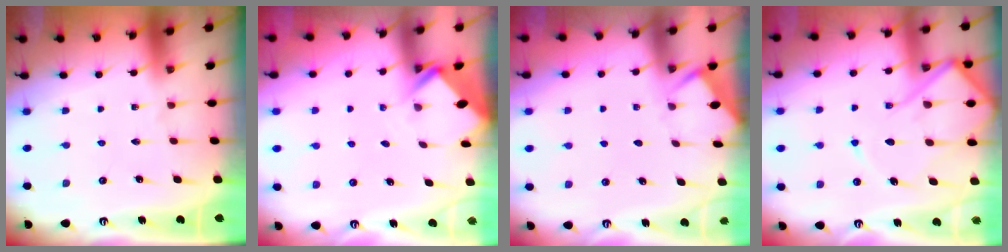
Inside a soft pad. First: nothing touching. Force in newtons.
{"total": 2.7, "press": 2.7, "slide": 0.2}
{"total": 3.0, "press": 3.0, "slide": 0.2}
{"total": 12.7, "press": 12.6, "slide": 1.1}